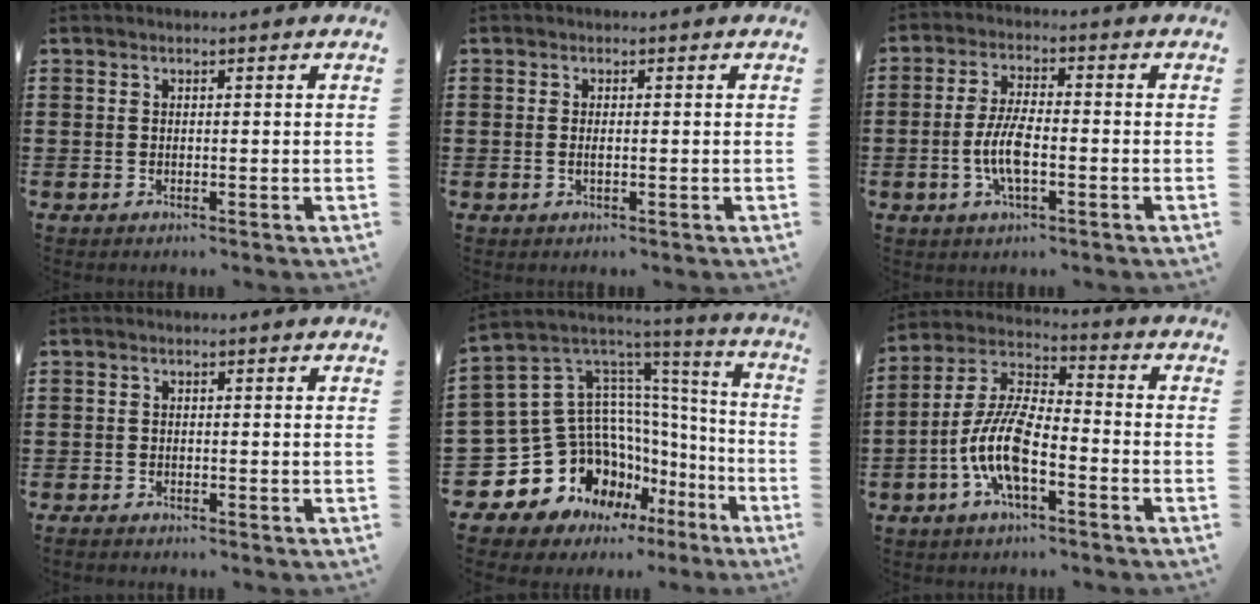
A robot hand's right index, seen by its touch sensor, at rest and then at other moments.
{"total": 0.8, "force": [-0.1, 0.2, 0.7], "torque": [-0.015, -0.004, 0.000]}
{"total": 6.2, "force": [-1.5, 2.0, 5.7], "torque": [-0.133, -0.006, -0.036]}
{"total": 0.7, "force": [-0.6, 0.2, 0.1], "torque": [-0.003, 0.000, -0.013]}
{"total": 13.9, "force": [-5.0, 11.7, 5.7], "torque": [-0.191, -0.037, -0.071]}
{"total": 10.2, "force": [-4.1, 3.7, 8.6], "torque": [-0.206, -0.006, -0.082]}